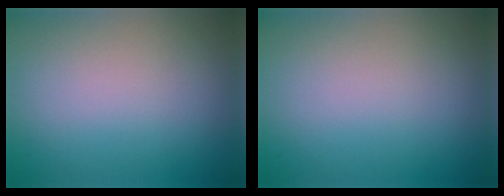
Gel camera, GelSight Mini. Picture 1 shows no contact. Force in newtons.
{"total": 0.0}